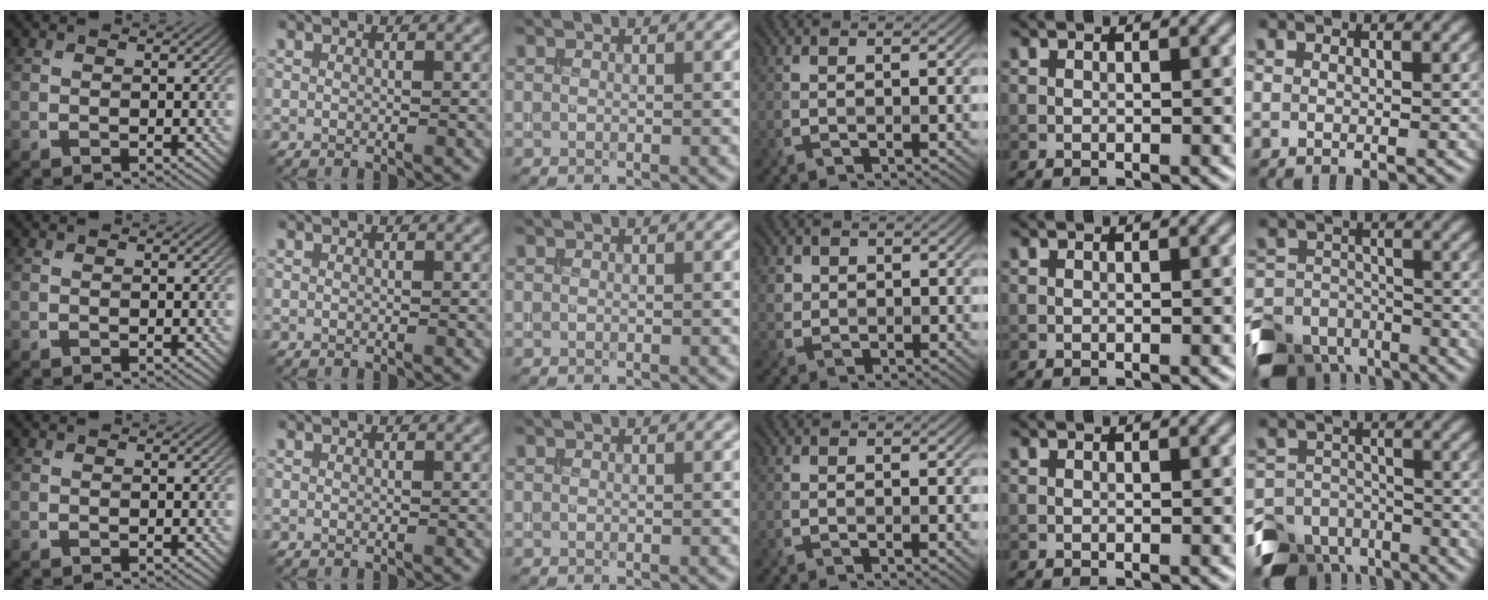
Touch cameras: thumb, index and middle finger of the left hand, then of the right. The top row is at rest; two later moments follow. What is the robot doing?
{"motion": "extract", "object": "bucket"}